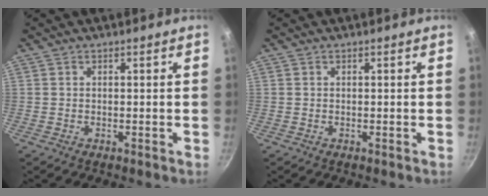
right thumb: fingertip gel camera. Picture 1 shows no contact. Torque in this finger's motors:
{"motor_torque": [-0.01, 0.01, -0.01, 0.01, 0.00]}